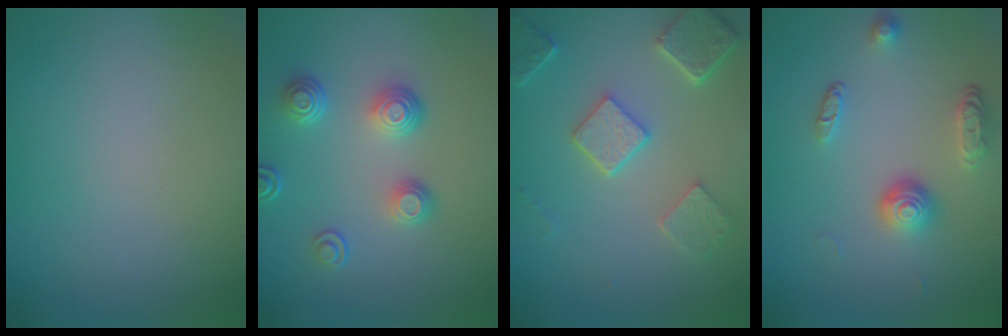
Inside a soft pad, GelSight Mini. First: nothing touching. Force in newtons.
{"total": 3.6, "press": 2.9, "slide": 2.2}
{"total": 5.1, "press": 3.9, "slide": 3.2}
{"total": 3.7, "press": 2.7, "slide": 2.6}